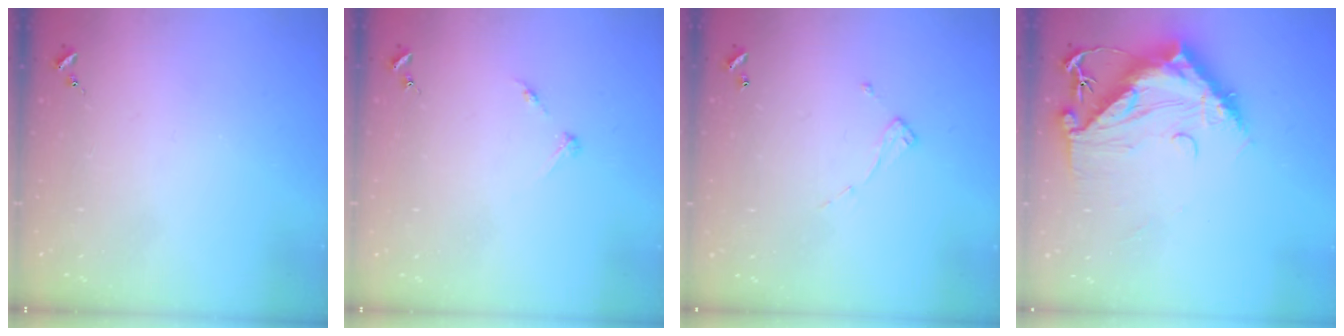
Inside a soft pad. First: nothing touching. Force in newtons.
{"total": 3.2, "press": 3.1, "slide": 0.4}
{"total": 6.5, "press": 6.5, "slide": 0.2}
{"total": 15.4, "press": 15.3, "slide": 1.6}